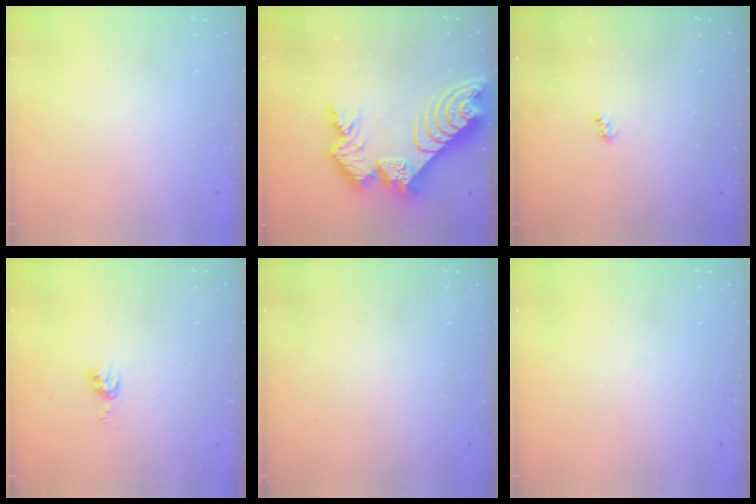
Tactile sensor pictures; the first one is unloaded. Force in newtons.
{"total": 17.0, "press": 16.9, "slide": 1.6}
{"total": 2.6, "press": 2.6, "slide": 0.4}
{"total": 6.1, "press": 6.1, "slide": 0.6}
{"total": 0.0}
{"total": 0.0}